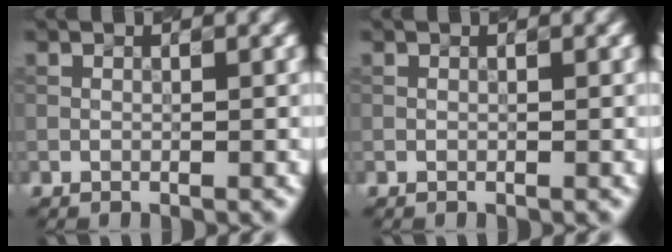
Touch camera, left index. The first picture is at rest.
{"total": 0.0}